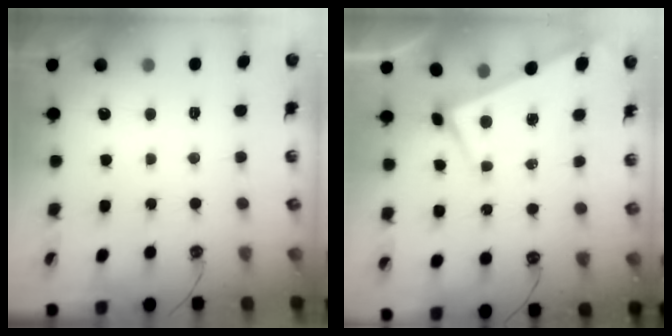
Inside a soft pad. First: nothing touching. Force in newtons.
{"total": 3.8, "press": 3.8, "slide": 0.2}